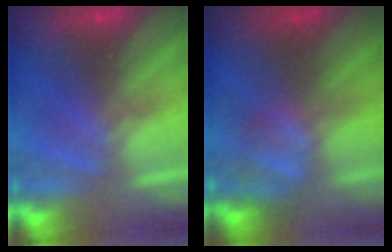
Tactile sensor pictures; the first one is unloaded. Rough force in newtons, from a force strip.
{"total": 2.5}